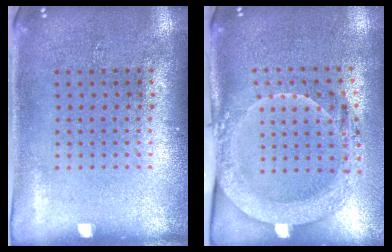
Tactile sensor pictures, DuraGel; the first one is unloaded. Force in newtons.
{"total": 2.0, "press": 2.0, "slide": 0.2}